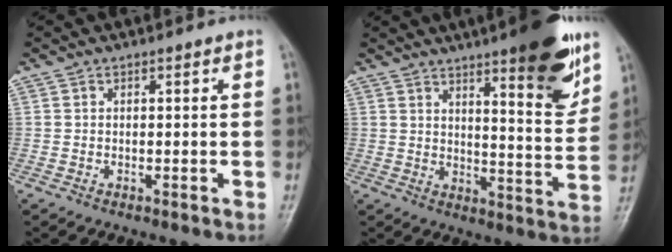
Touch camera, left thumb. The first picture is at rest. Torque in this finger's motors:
{"motor_torque": [2.17, 1.11, 1.33, -1.44, 0.34]}